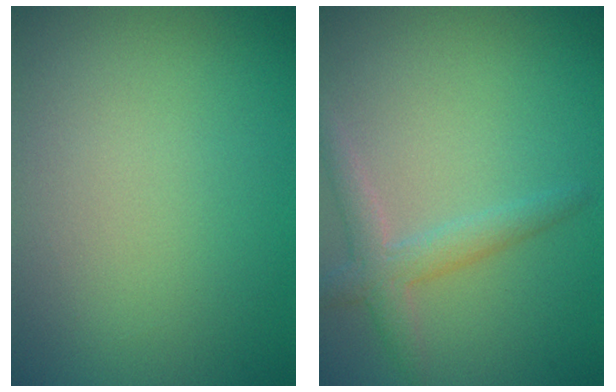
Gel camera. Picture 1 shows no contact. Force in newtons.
{"total": 2.6, "press": 2.6, "slide": 0.1}